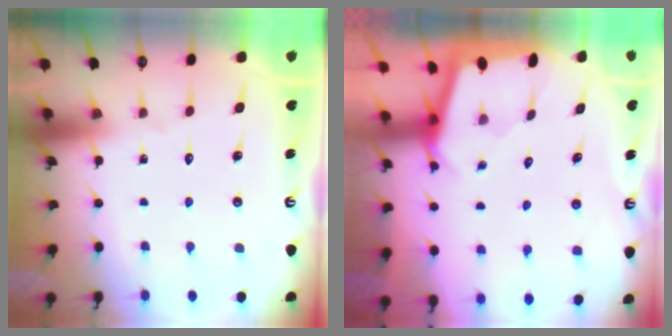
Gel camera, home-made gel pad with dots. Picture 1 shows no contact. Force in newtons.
{"total": 1.7, "press": 1.7, "slide": 0.2}